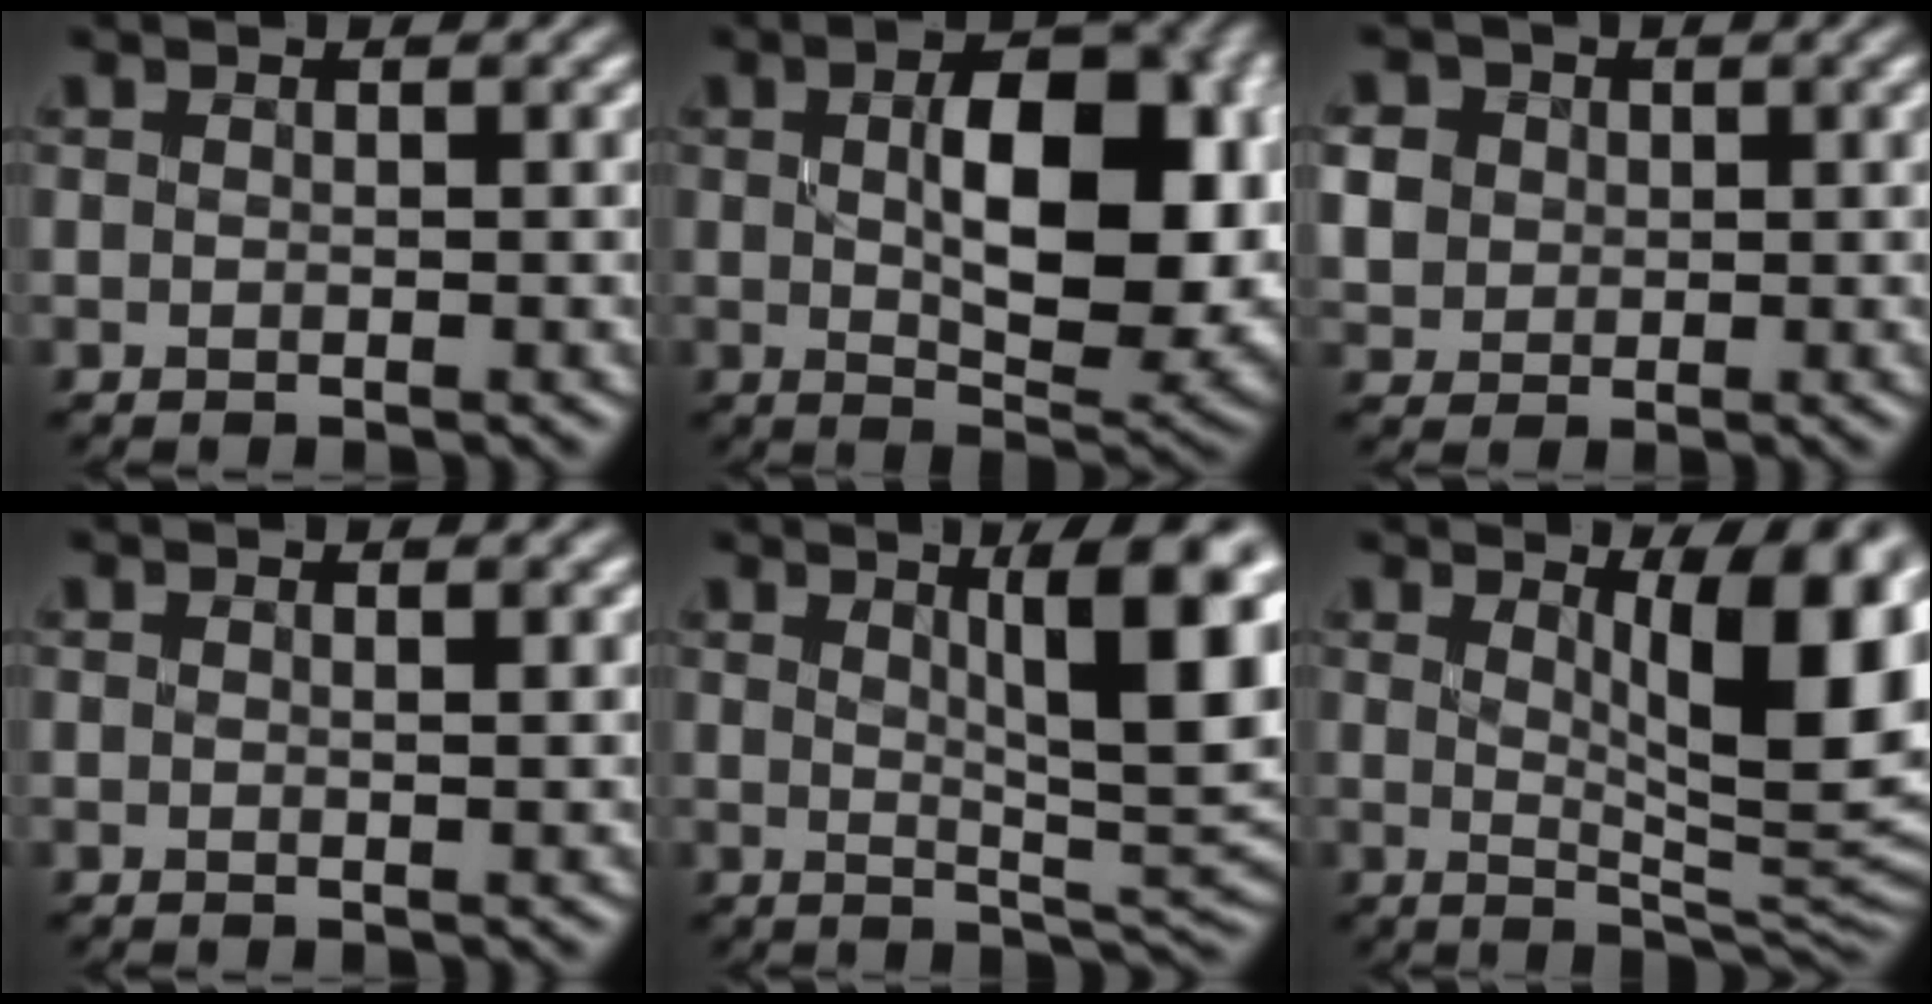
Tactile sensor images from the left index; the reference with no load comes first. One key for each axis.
{"total": 9.8, "fx": 0.7, "fy": 4.5, "fz": 8.6, "tx": -0.131, "ty": -0.001, "tz": 0.024}
{"total": 3.7, "fx": 0.8, "fy": 3.3, "fz": 1.4, "tx": -0.073, "ty": 0.016, "tz": 0.028}
{"total": 1.0, "fx": 0.6, "fy": 0.3, "fz": 0.8, "tx": -0.007, "ty": 0.004, "tz": 0.000}
{"total": 10.0, "fx": 3.2, "fy": 2.4, "fz": 9.1, "tx": -0.112, "ty": 0.006, "tz": 0.053}
{"total": 10.9, "fx": 3.2, "fy": 3.2, "fz": 9.9, "tx": -0.104, "ty": 0.000, "tz": 0.051}